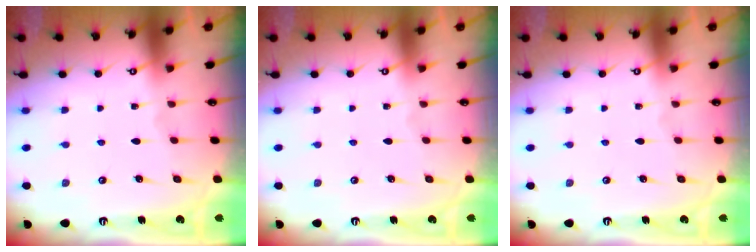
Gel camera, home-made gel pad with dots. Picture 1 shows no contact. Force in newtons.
{"total": 0.0}
{"total": 0.0}